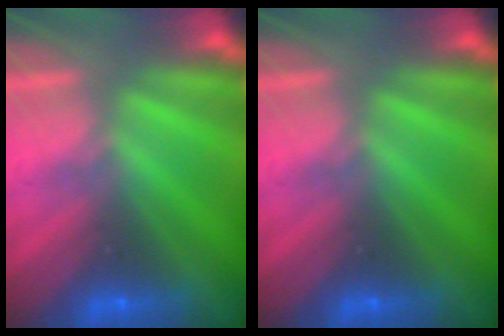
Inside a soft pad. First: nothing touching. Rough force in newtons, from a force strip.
{"total": 0.0}